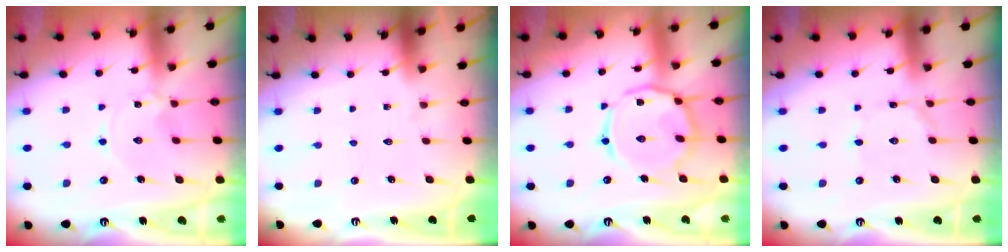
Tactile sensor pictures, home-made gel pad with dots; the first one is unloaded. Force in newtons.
{"total": 0.0}
{"total": 13.7, "press": 13.7, "slide": 1.1}
{"total": 0.9, "press": 0.9, "slide": 0.1}